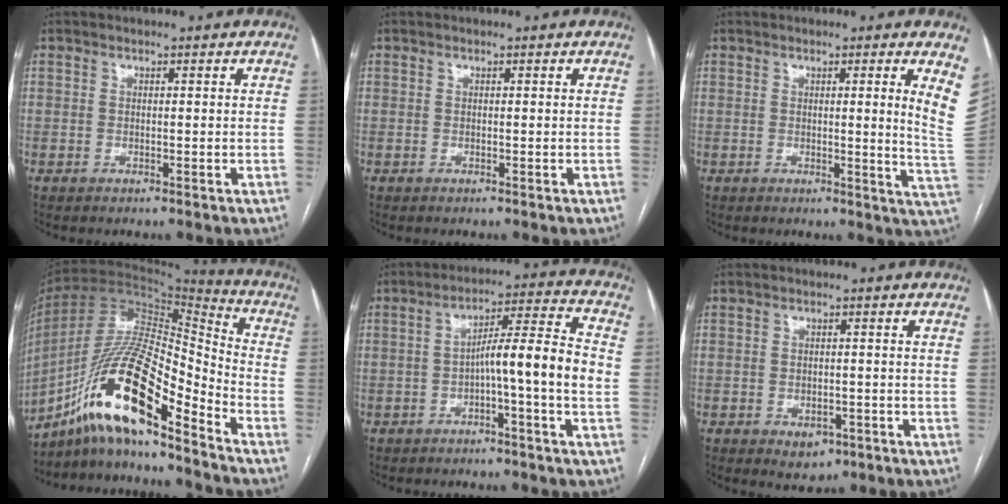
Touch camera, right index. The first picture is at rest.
{"total": 0.0}
{"total": 6.9, "force": [2.9, -1.1, 6.1], "torque": [-0.074, -0.022, 0.017]}
{"total": 18.4, "force": [-11.4, 2.9, 14.1], "torque": [-0.274, 0.008, -0.202]}
{"total": 9.4, "force": [-1.8, -0.8, 9.2], "torque": [-0.139, 0.022, -0.032]}
{"total": 3.4, "force": [-1.8, 2.2, 1.9], "torque": [-0.021, 0.001, -0.014]}